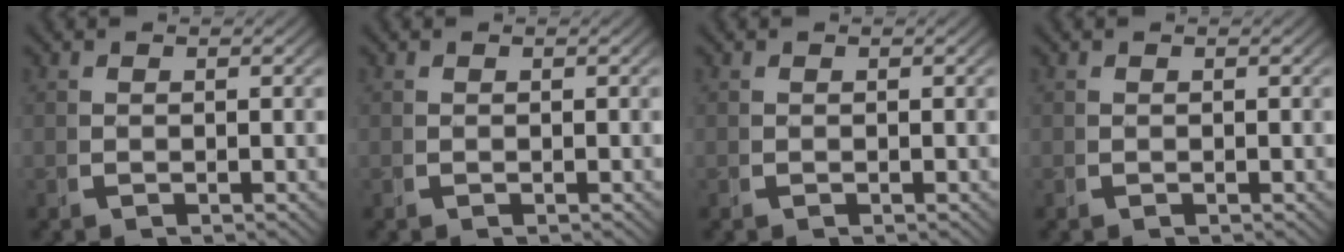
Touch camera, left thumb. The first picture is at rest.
{"total": 0.0}
{"total": 0.0}
{"total": 0.0}